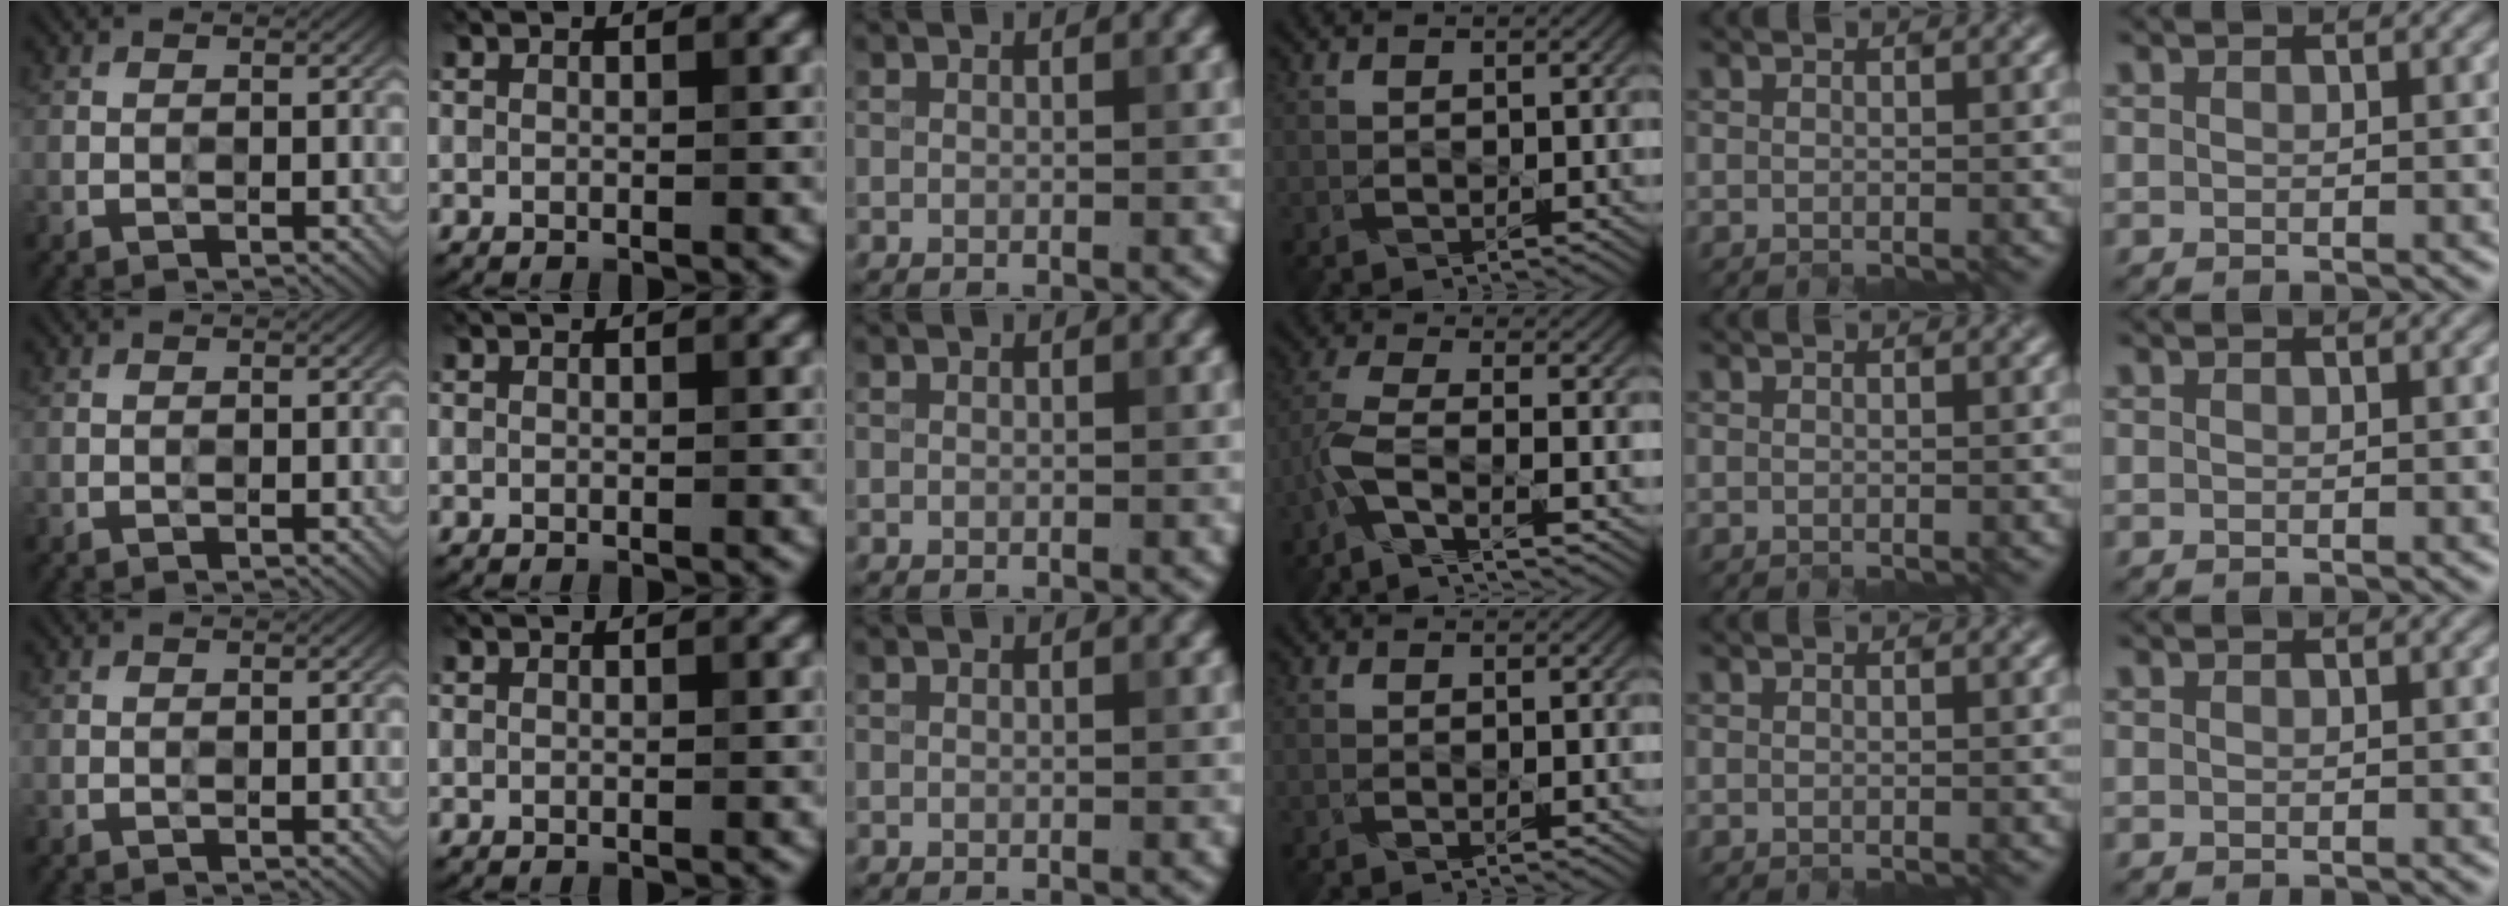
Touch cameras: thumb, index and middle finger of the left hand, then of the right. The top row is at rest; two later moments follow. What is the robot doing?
{"motion": "open", "object": "sandwich press"}